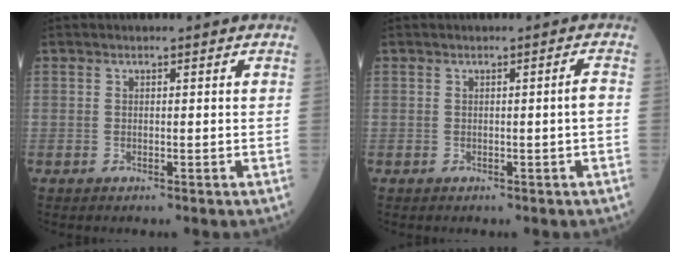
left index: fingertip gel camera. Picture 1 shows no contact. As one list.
[{"total": 1.3, "force": [-0.4, -0.4, 1.2], "torque": [-0.019, -0.002, -0.004]}]